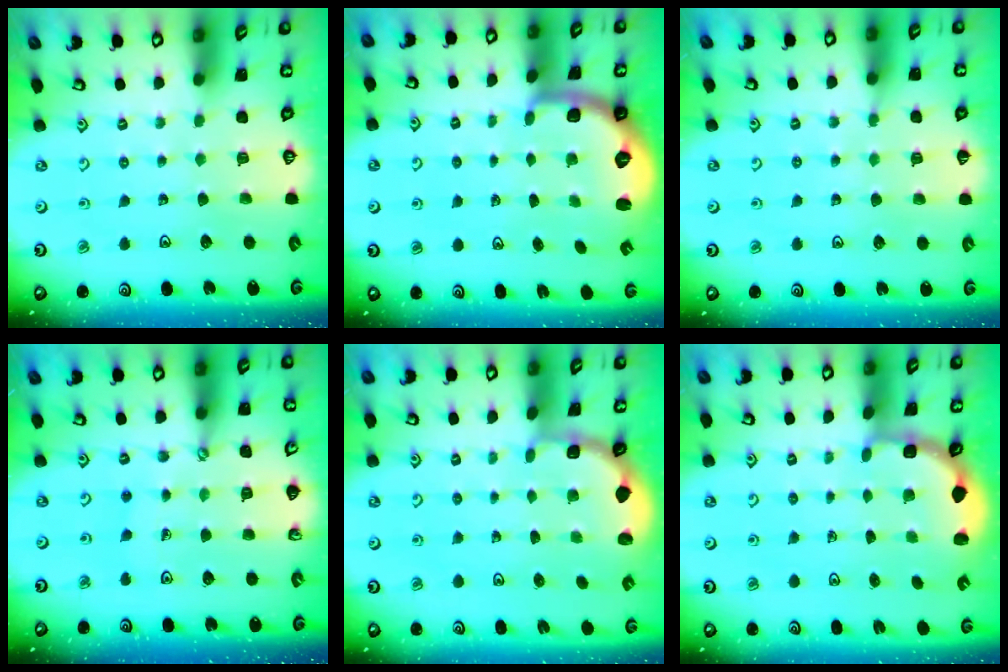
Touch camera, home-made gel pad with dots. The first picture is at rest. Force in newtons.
{"total": 1.9, "press": 1.8, "slide": 0.4}
{"total": 3.9, "press": 3.8, "slide": 0.6}
{"total": 4.8, "press": 4.5, "slide": 1.5}
{"total": 1.9, "press": 1.8, "slide": 0.7}
{"total": 2.9, "press": 2.5, "slide": 1.4}